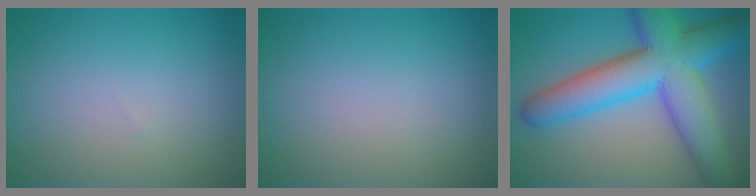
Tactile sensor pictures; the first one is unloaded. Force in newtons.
{"total": 0.0}
{"total": 11.2, "press": 11.2, "slide": 0.1}